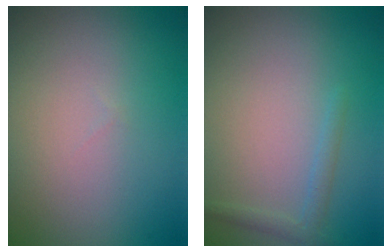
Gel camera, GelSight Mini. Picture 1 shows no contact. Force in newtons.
{"total": 1.2, "press": 1.2, "slide": 0.1}